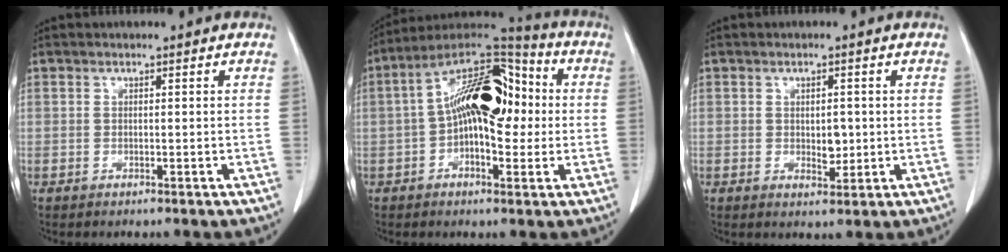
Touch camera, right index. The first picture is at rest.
{"total": 16.0, "force": [1.0, 7.1, 14.3], "torque": [-0.249, 0.050, 0.013]}
{"total": 2.8, "force": [0.0, 1.5, 2.3], "torque": [-0.035, -0.003, 0.005]}